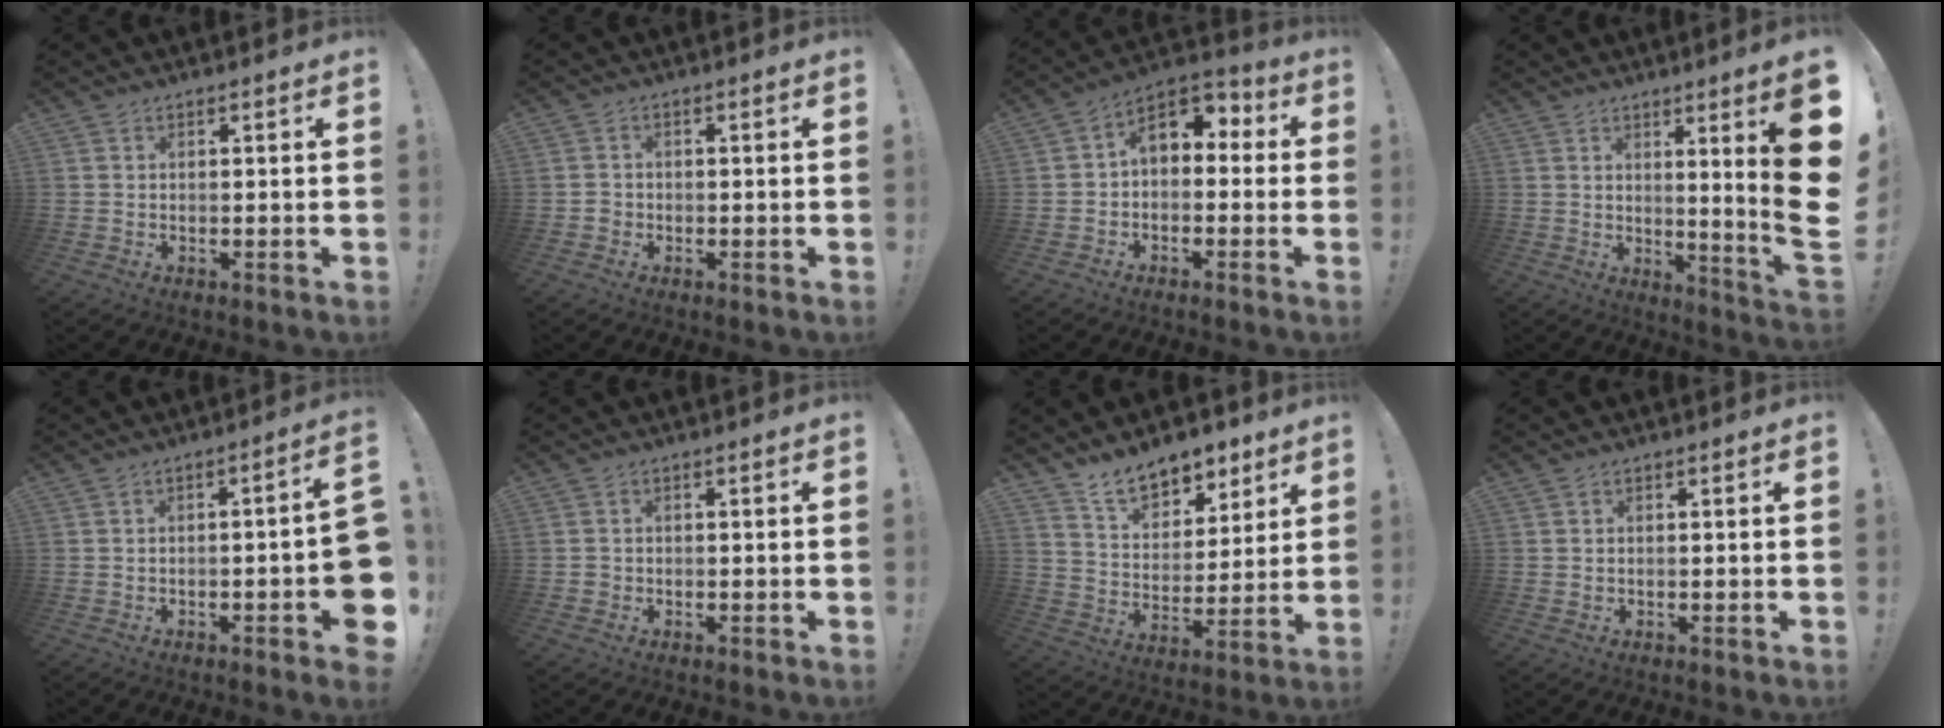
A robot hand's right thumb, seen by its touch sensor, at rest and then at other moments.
{"total": 1.7, "force": [-0.9, 1.4, 0.5], "torque": [-0.008, 0.005, -0.016]}
{"total": 8.4, "force": [1.4, 5.9, 5.8], "torque": [-0.084, 0.005, 0.033]}
{"total": 13.9, "force": [3.4, -1.2, 13.4], "torque": [-0.182, -0.052, 0.036]}
{"total": 8.3, "force": [-2.5, 1.3, 7.8], "torque": [-0.101, 0.004, -0.036]}
{"total": 1.3, "force": [-0.5, 1.2, 0.4], "torque": [-0.007, 0.004, -0.009]}
{"total": 11.9, "force": [9.6, 6.0, 3.8], "torque": [-0.060, -0.069, 0.182]}
{"total": 0.7, "force": [0.0, 0.7, 0.2], "torque": [0.005, 0.000, -0.002]}